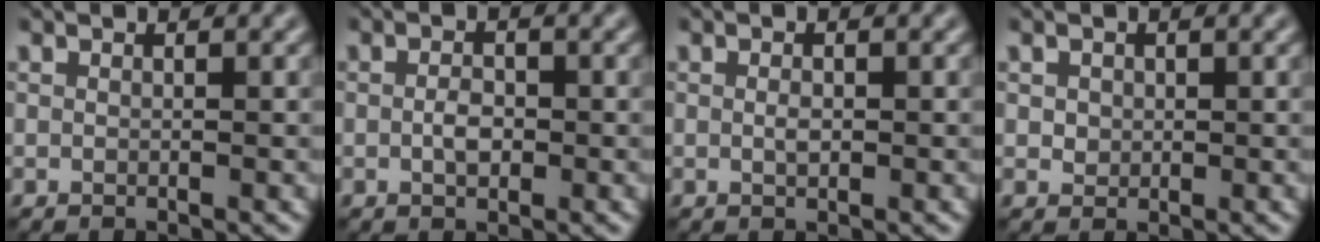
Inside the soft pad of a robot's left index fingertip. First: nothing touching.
{"total": 1.6, "force": [-0.5, 0.9, 1.2], "torque": [-0.030, -0.002, -0.009]}
{"total": 0.8, "force": [-0.2, 0.4, 0.7], "torque": [-0.022, -0.004, -0.003]}
{"total": 1.0, "force": [0.2, 1.0, 0.2], "torque": [-0.008, -0.004, 0.008]}